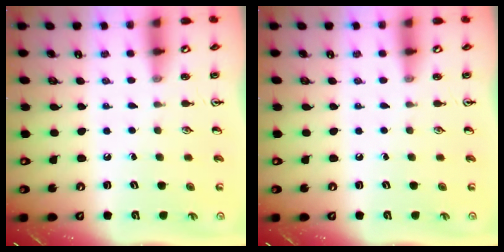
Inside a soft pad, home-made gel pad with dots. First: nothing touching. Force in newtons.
{"total": 0.0}